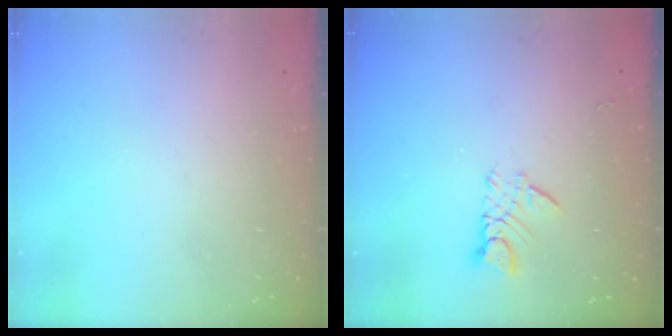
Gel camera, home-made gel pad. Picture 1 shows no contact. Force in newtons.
{"total": 4.9, "press": 4.9, "slide": 0.4}